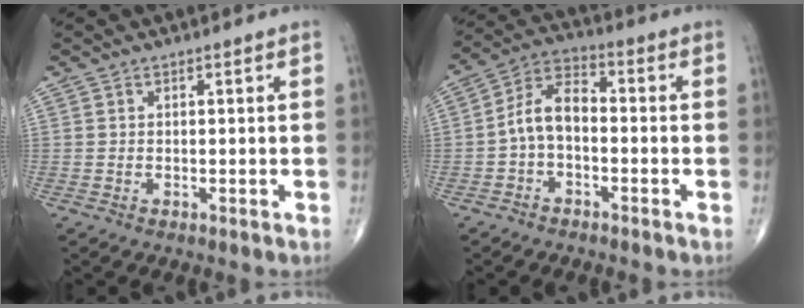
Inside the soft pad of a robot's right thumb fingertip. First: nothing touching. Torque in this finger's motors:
{"motor_torque": [0.90, 0.82, 0.78, -0.10, 0.07]}